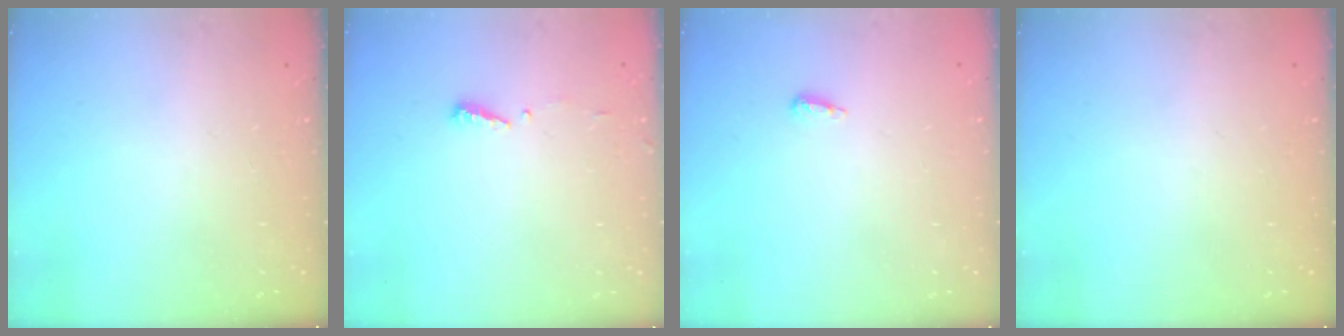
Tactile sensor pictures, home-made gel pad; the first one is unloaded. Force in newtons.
{"total": 4.4, "press": 4.4, "slide": 0.3}
{"total": 5.7, "press": 5.2, "slide": 2.4}
{"total": 0.0}